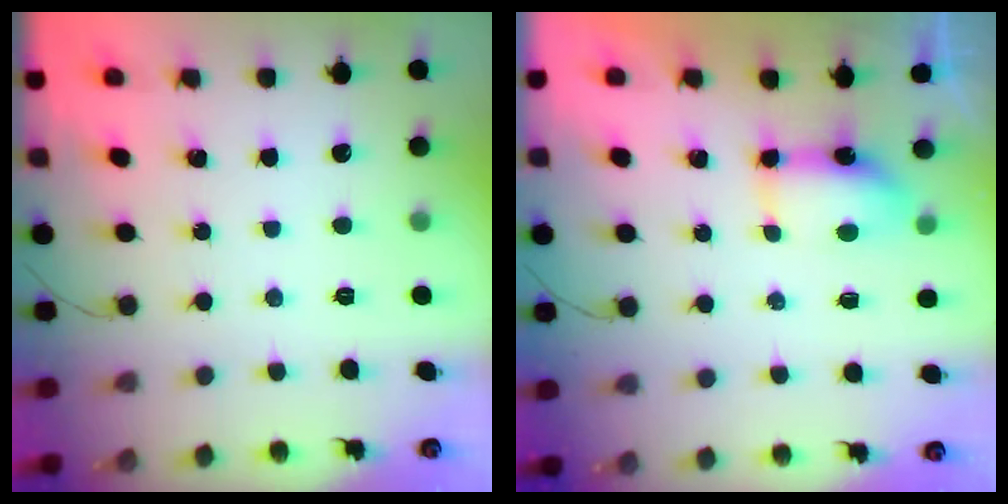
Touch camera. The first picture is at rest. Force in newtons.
{"total": 6.1, "press": 6.0, "slide": 1.1}